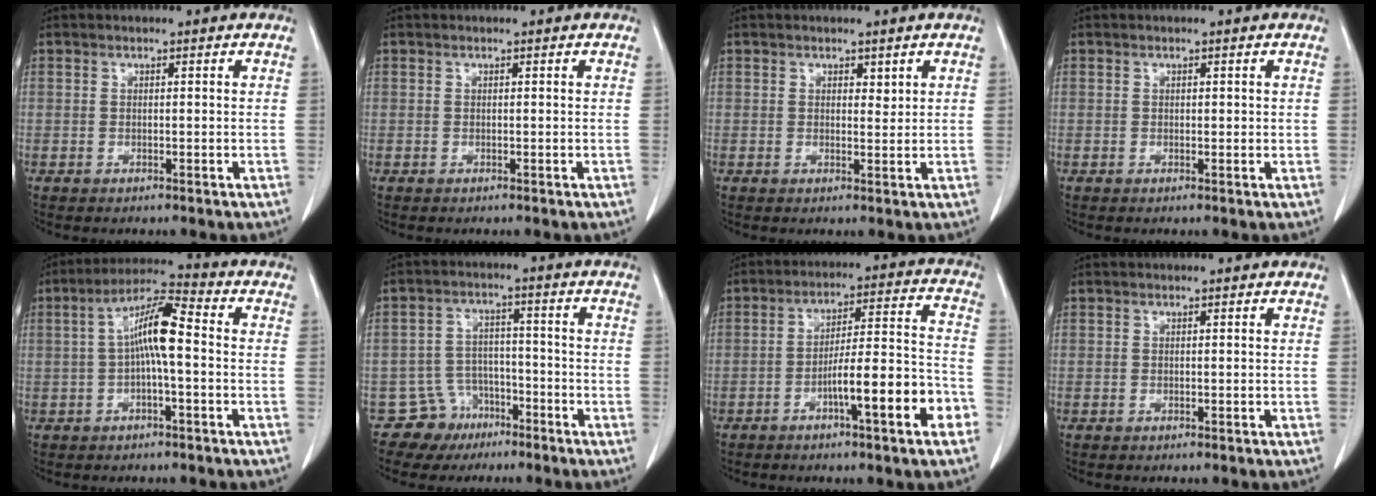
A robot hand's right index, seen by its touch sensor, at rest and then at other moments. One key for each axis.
{"total": 0.0}
{"total": 1.3, "fx": 0.8, "fy": 0.8, "fz": 0.7, "tx": -0.005, "ty": -0.006, "tz": 0.012}
{"total": 0.7, "fx": 0.2, "fy": 0.4, "fz": 0.5, "tx": -0.001, "ty": 0.001, "tz": 0.003}
{"total": 8.1, "fx": 0.0, "fy": 1.2, "fz": 8.0, "tx": -0.151, "ty": 0.026, "tz": -0.005}
{"total": 6.3, "fx": -4.0, "fy": 4.9, "fz": -0.3, "tx": 0.014, "ty": 0.018, "tz": -0.064}
{"total": 12.1, "fx": -5.3, "fy": 0.8, "fz": 10.9, "tx": -0.162, "ty": 0.016, "tz": -0.078}
{"total": 0.0}